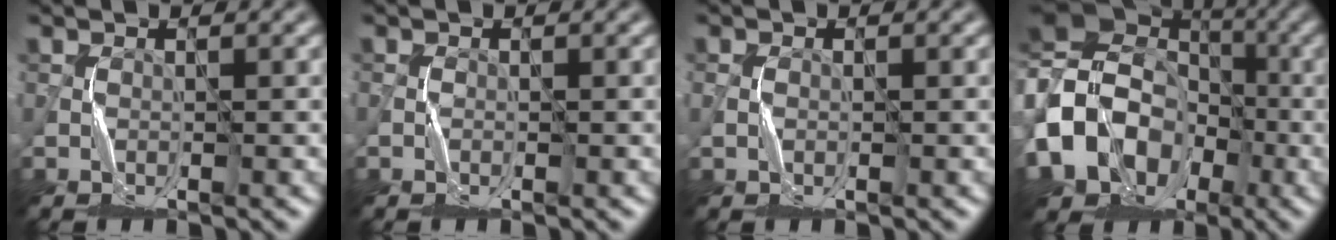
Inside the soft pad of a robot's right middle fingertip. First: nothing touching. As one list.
[{"total": 0.0}, {"total": 0.8, "force": [-0.1, 0.6, 0.6], "torque": [-0.013, 0.002, -0.003]}, {"total": 15.1, "force": [-4.4, 12.3, 7.4], "torque": [-0.162, 0.006, -0.102]}]